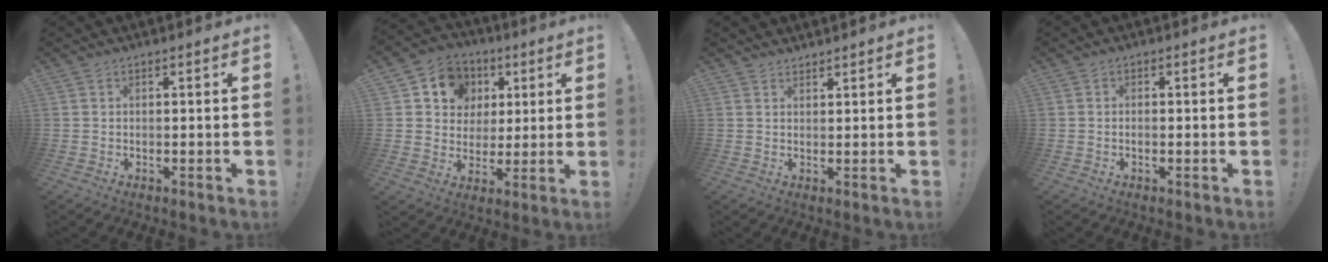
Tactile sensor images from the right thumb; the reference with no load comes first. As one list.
[{"total": 10.3, "force": [3.4, 9.2, 3.1], "torque": [-0.046, -0.015, 0.071]}, {"total": 1.5, "force": [1.4, 0.2, -0.3], "torque": [0.013, -0.012, 0.026]}, {"total": 1.0, "force": [-0.6, 0.1, 0.8], "torque": [-0.017, 0.002, -0.010]}]